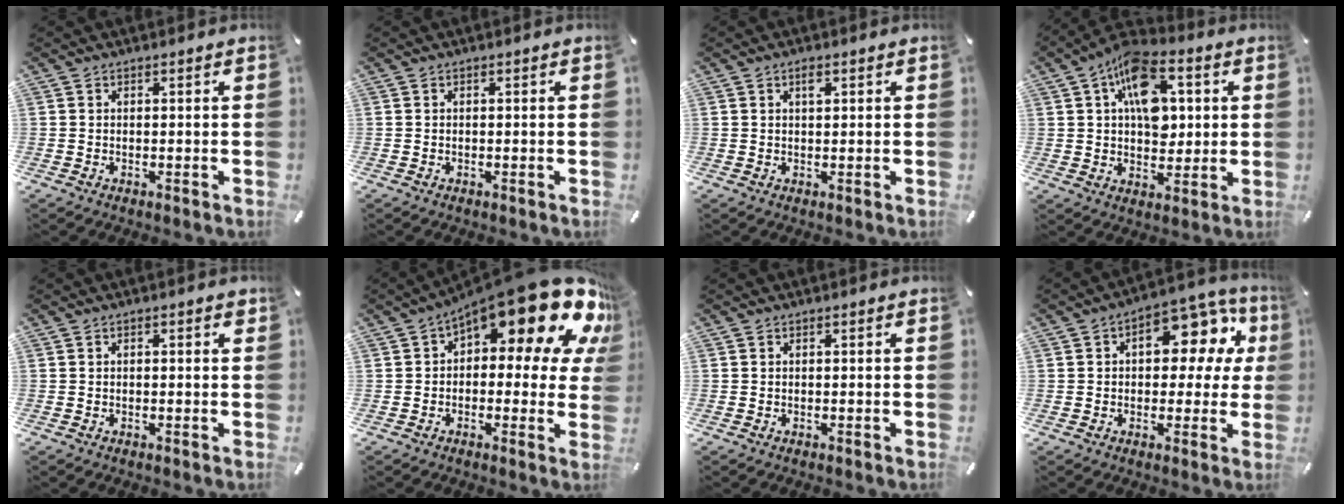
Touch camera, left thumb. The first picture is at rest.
{"total": 0.0}
{"total": 1.6, "force": [0.7, 0.6, 1.3], "torque": [-0.020, 0.001, 0.010]}
{"total": 14.4, "force": [3.9, 9.4, 10.2], "torque": [-0.155, -0.006, 0.070]}
{"total": 0.7, "force": [0.1, 0.3, 0.7], "torque": [-0.012, 0.003, 0.000]}
{"total": 21.4, "force": [12.1, 8.4, 15.5], "torque": [-0.217, -0.085, 0.201]}
{"total": 0.0}
{"total": 13.8, "force": [4.7, 8.1, 10.1], "torque": [-0.120, -0.034, 0.078]}